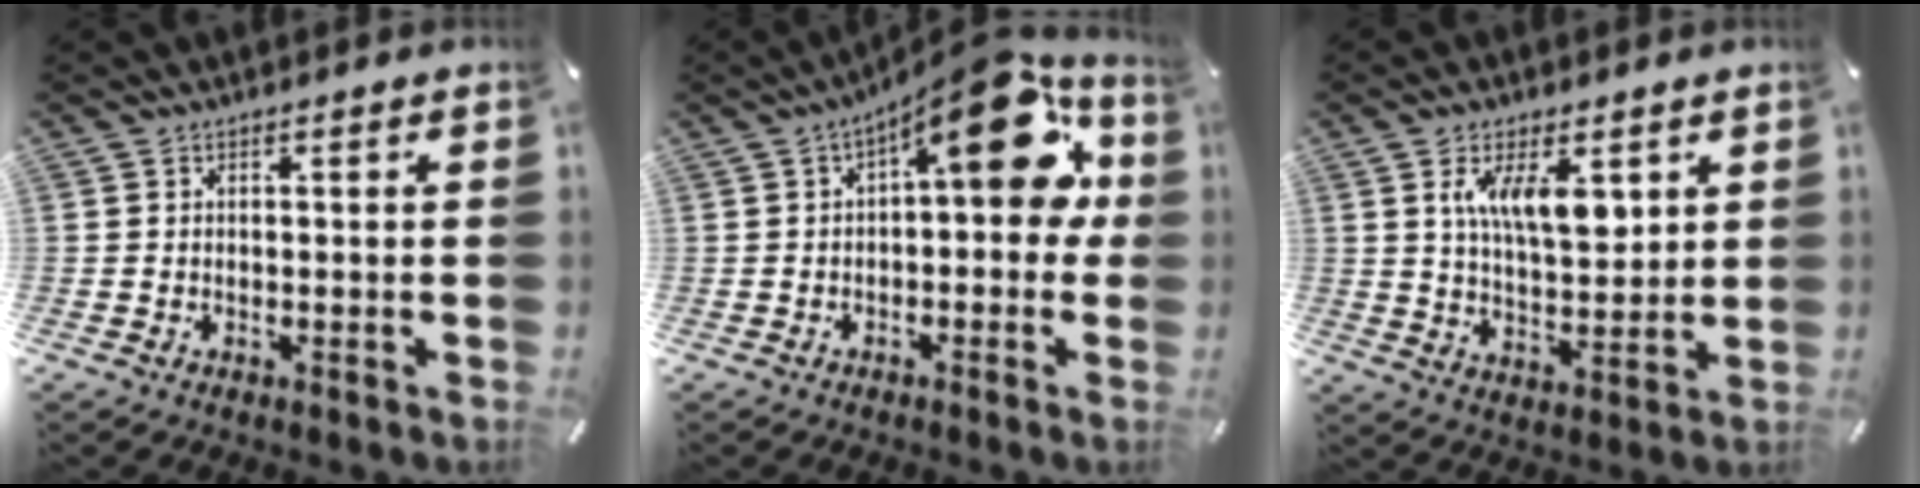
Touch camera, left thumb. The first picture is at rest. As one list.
[{"total": 15.9, "force": [5.4, 6.7, 13.3], "torque": [-0.170, -0.037, 0.083]}, {"total": 10.6, "force": [3.9, 5.3, 8.3], "torque": [-0.137, -0.009, 0.066]}]